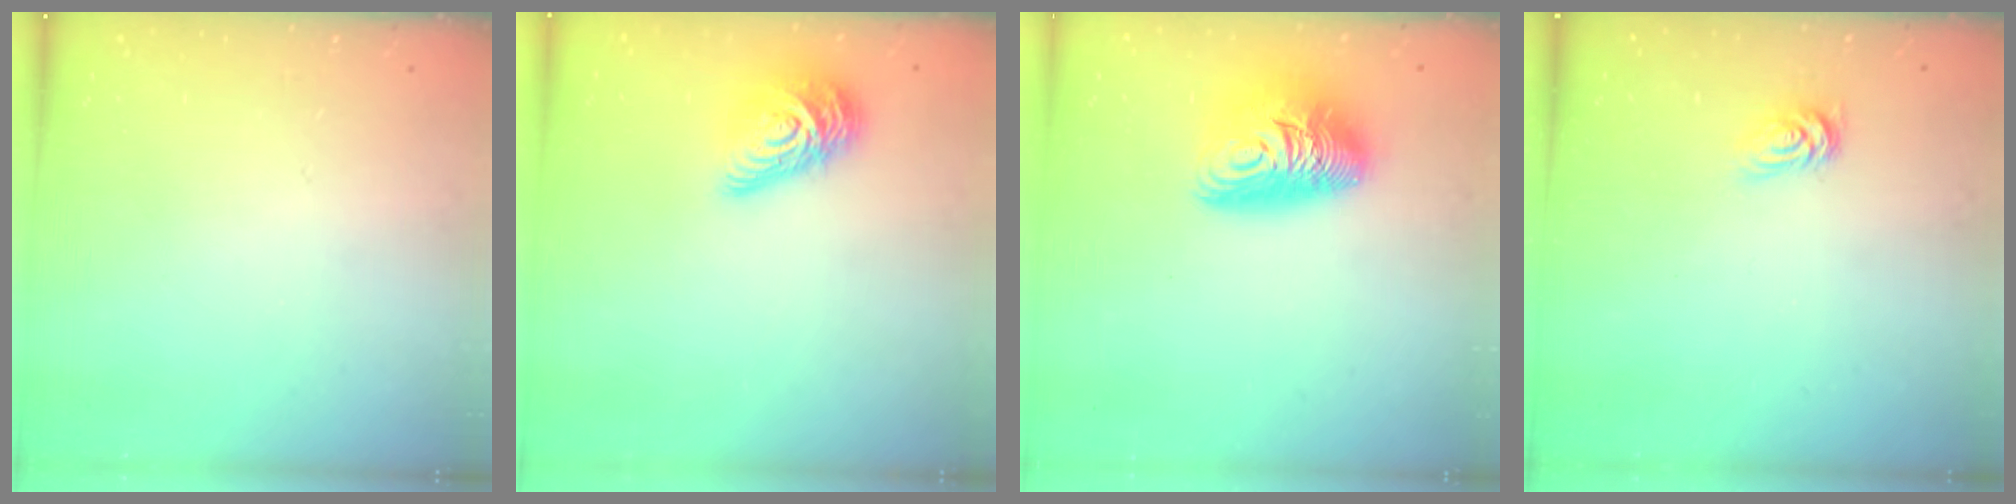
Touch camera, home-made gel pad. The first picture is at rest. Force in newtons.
{"total": 13.4, "press": 13.4, "slide": 0.7}
{"total": 11.5, "press": 11.5, "slide": 0.9}
{"total": 2.6, "press": 2.6, "slide": 0.4}